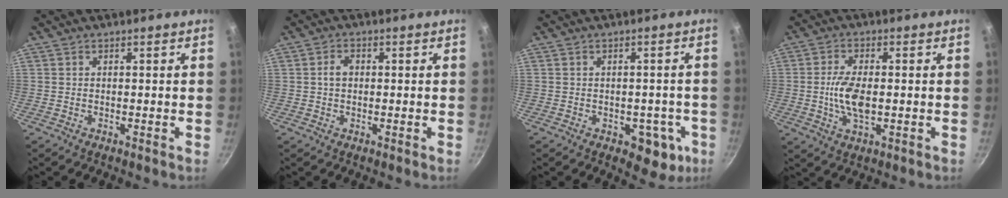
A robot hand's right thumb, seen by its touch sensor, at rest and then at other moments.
{"total": 2.5, "force": [0.2, 1.9, 1.7], "torque": [-0.021, 0.008, 0.002]}
{"total": 7.6, "force": [-2.5, 5.1, 5.1], "torque": [-0.012, 0.020, -0.021]}
{"total": 7.6, "force": [-0.5, 3.7, 6.7], "torque": [-0.130, 0.000, -0.010]}